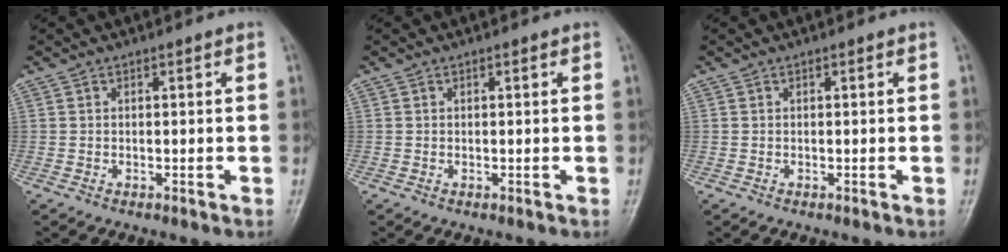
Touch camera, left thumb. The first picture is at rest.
{"total": 0.0}
{"total": 0.0}